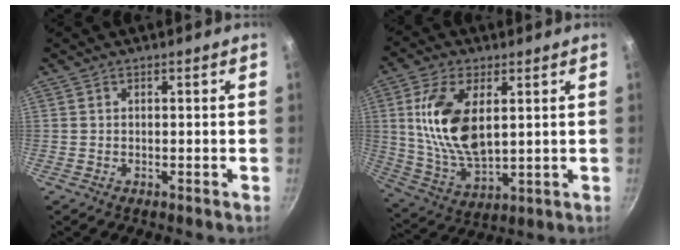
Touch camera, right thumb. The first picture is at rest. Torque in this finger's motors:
{"motor_torque": [0.82, 1.59, 1.63, 0.34, 0.42]}